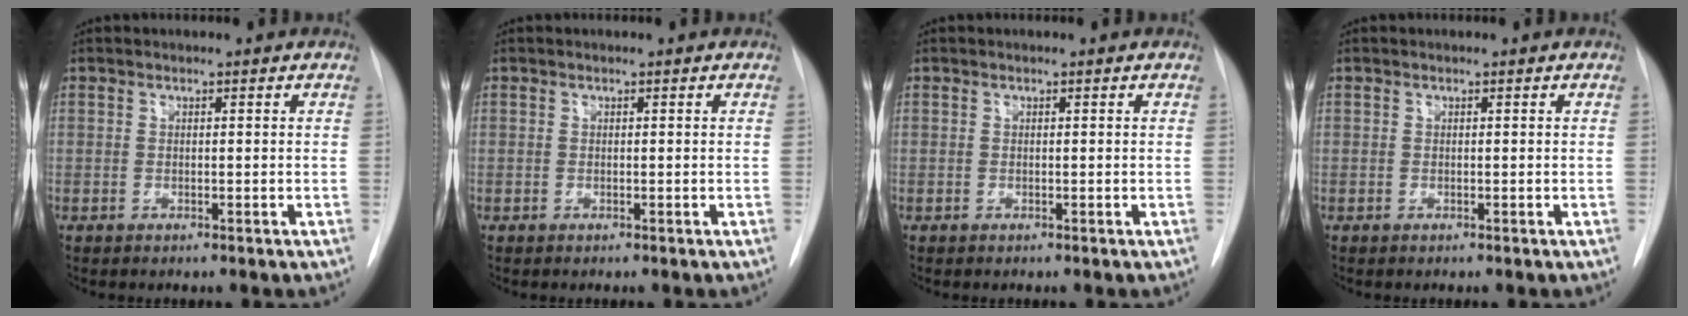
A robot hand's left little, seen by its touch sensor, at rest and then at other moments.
{"total": 0.0}
{"total": 0.0}
{"total": 0.0}